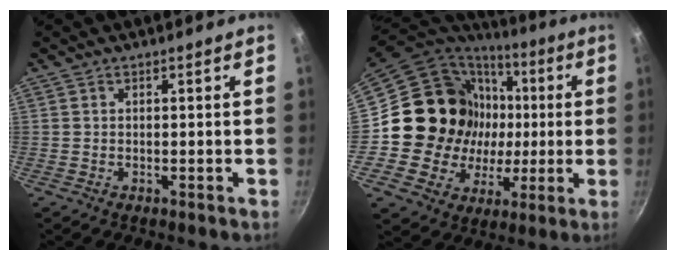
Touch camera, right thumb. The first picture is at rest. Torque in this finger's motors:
{"motor_torque": [1.85, 3.16, 1.24, -0.48, 0.12]}